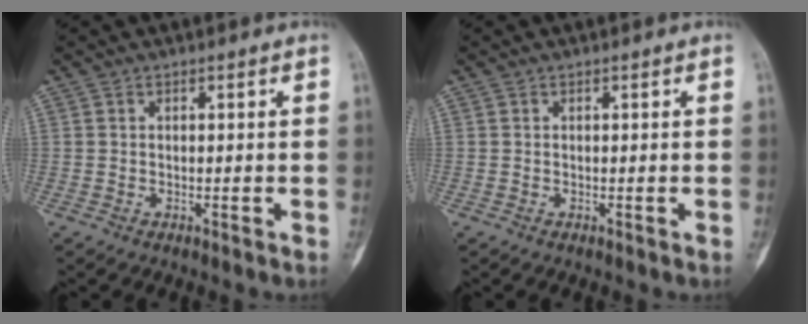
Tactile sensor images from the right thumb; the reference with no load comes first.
{"total": 0.0}